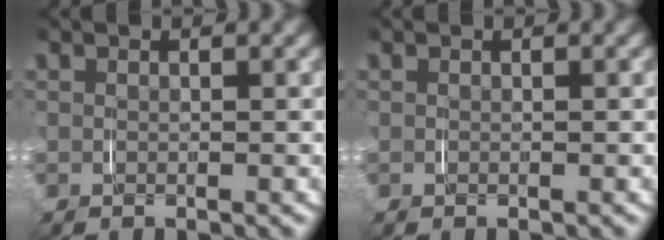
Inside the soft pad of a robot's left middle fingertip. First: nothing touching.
{"total": 0.0}